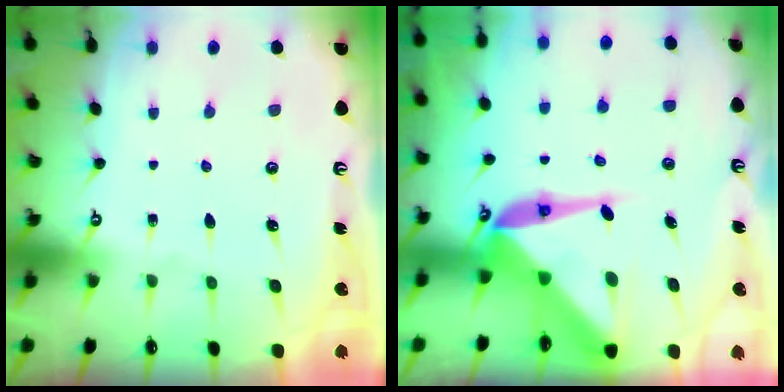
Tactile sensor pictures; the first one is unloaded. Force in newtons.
{"total": 11.1, "press": 11.0, "slide": 1.1}